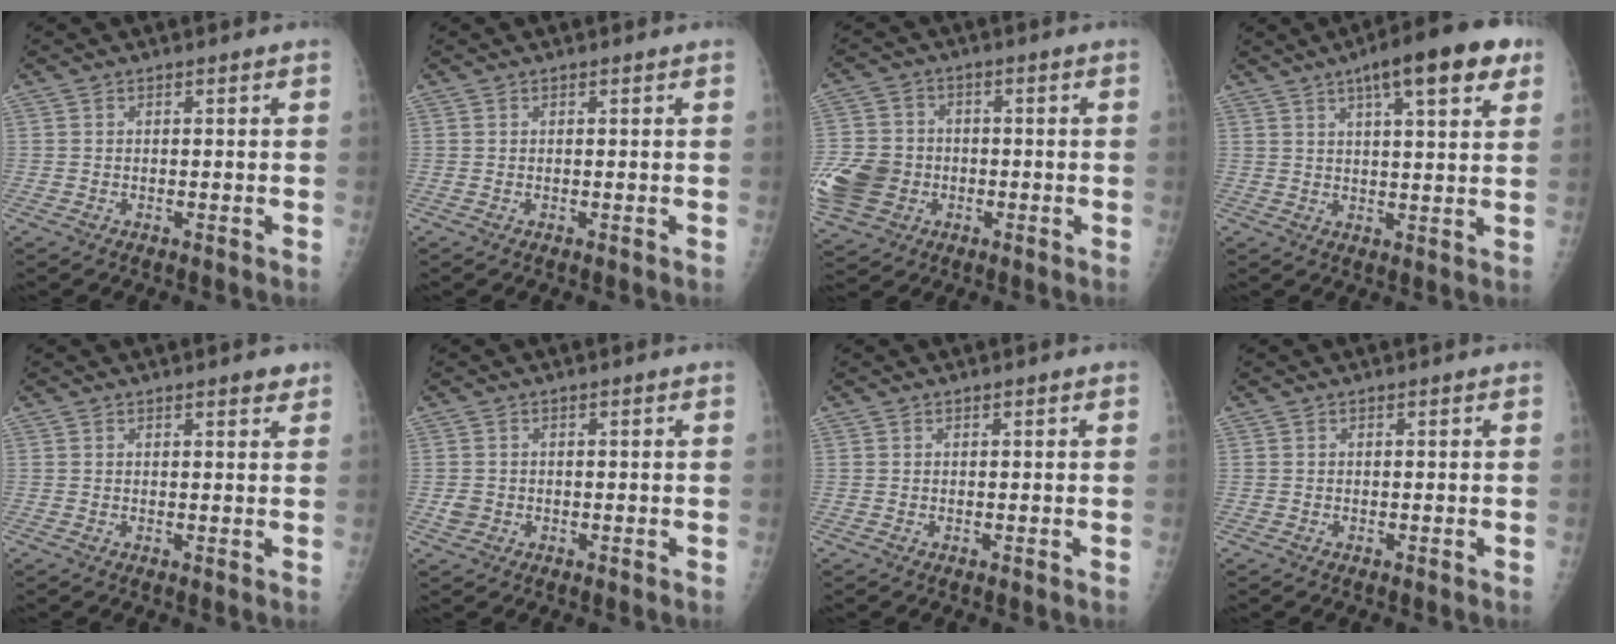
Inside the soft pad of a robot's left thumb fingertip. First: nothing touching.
{"total": 0.0}
{"total": 13.0, "force": [-3.4, 10.7, 6.6], "torque": [-0.132, 0.009, -0.059]}
{"total": 14.0, "force": [7.4, 3.7, 11.4], "torque": [-0.144, -0.008, 0.100]}
{"total": 2.1, "force": [1.4, 0.6, 1.3], "torque": [-0.012, -0.006, 0.017]}
{"total": 1.8, "force": [-0.5, 1.7, 0.6], "torque": [-0.010, 0.005, -0.008]}
{"total": 0.0}
{"total": 0.0}